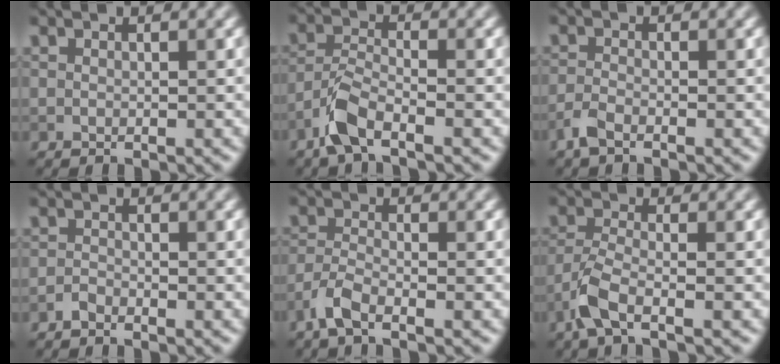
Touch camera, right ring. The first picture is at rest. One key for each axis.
{"total": 3.8, "fx": -2.7, "fy": 1.0, "fz": 2.5, "tx": -0.055, "ty": 0.001, "tz": -0.065}
{"total": 1.8, "fx": -1.3, "fy": 0.5, "fz": 1.0, "tx": -0.027, "ty": -0.003, "tz": -0.035}
{"total": 1.0, "fx": -0.9, "fy": 0.2, "fz": 0.3, "tx": -0.005, "ty": 0.001, "tz": -0.020}
{"total": 2.9, "fx": -2.1, "fy": 0.7, "fz": 1.8, "tx": -0.043, "ty": -0.002, "tz": -0.055}
{"total": 3.7, "fx": -2.3, "fy": 0.9, "fz": 2.7, "tx": -0.062, "ty": -0.003, "tz": -0.062}